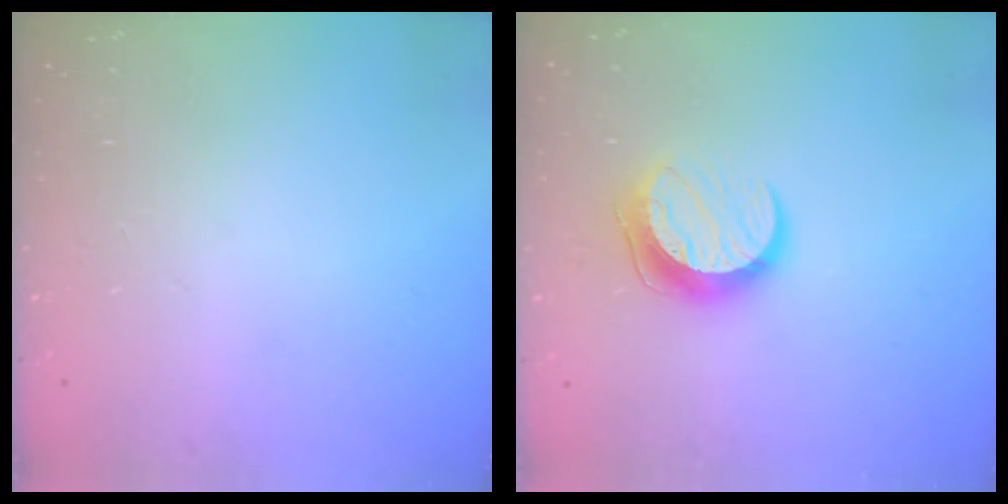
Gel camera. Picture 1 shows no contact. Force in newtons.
{"total": 10.2, "press": 10.2, "slide": 0.6}